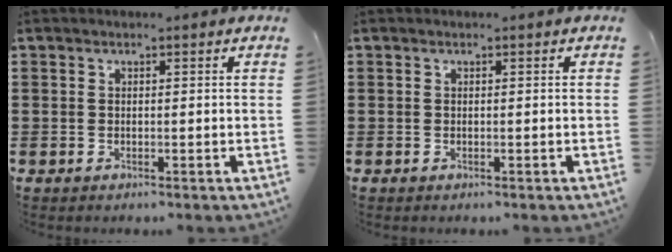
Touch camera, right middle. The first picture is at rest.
{"total": 0.0}